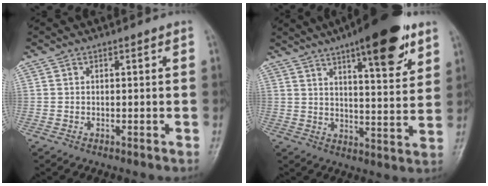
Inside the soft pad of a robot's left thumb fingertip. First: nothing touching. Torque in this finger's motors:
{"motor_torque": [2.30, 1.75, 1.70, -1.09, 0.39]}